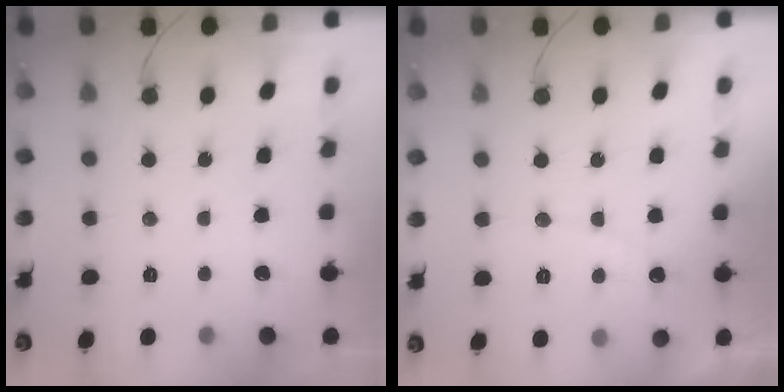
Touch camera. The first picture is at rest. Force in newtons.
{"total": 5.7, "press": 5.7, "slide": 0.3}